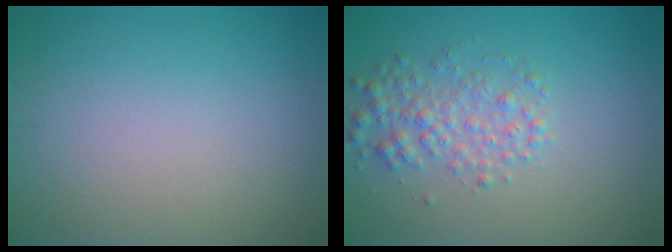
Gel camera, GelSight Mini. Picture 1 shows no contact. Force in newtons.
{"total": 2.9, "press": 2.9, "slide": 0.1}